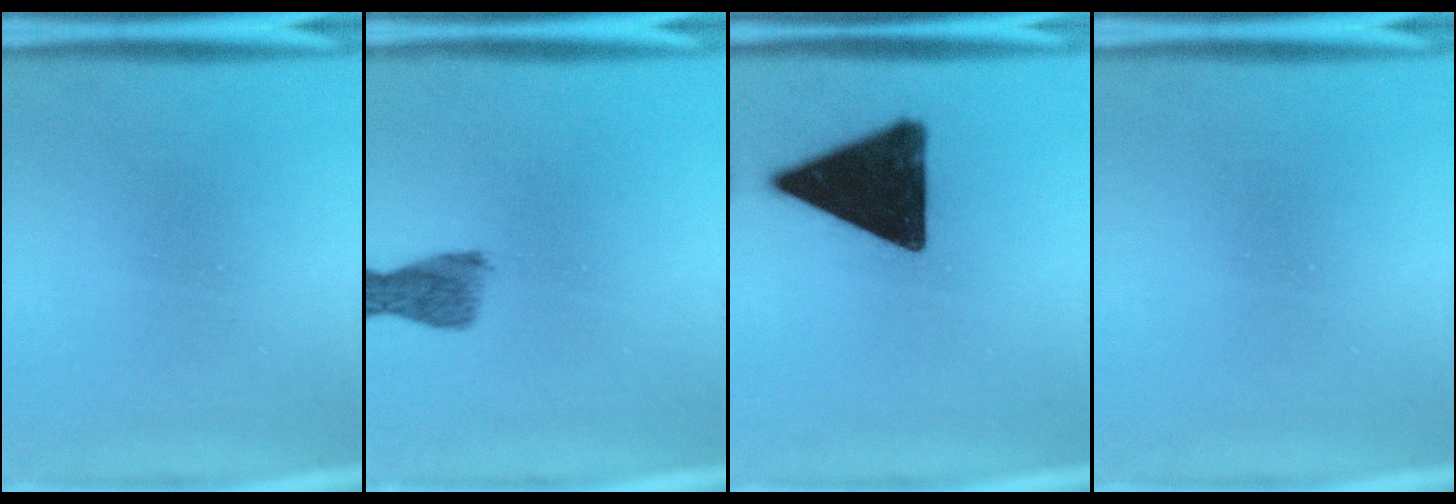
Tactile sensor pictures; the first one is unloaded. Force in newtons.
{"total": 3.9}
{"total": 16.7}
{"total": 0.0}